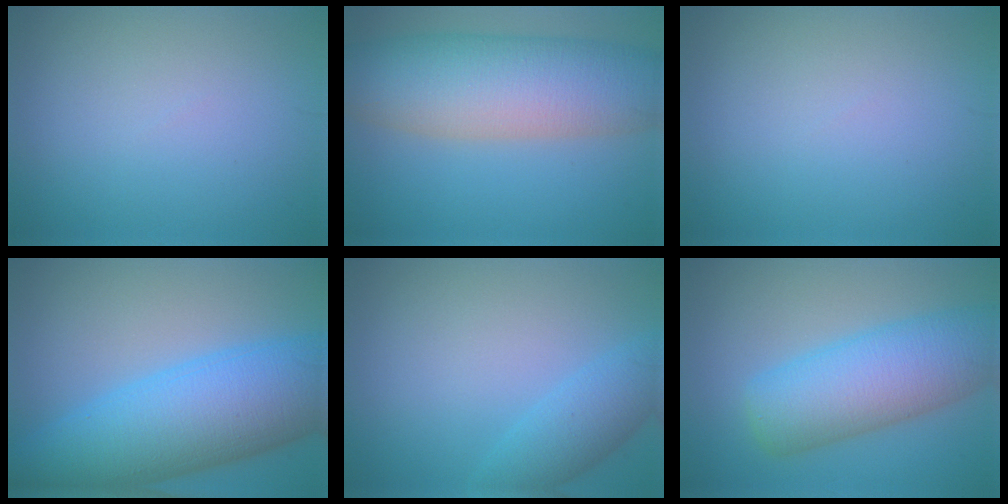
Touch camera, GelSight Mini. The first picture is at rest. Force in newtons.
{"total": 11.1, "press": 11.1, "slide": 0.6}
{"total": 0.0}
{"total": 12.4, "press": 12.4, "slide": 0.4}
{"total": 3.5, "press": 3.5, "slide": 0.2}
{"total": 8.6, "press": 8.6, "slide": 0.2}